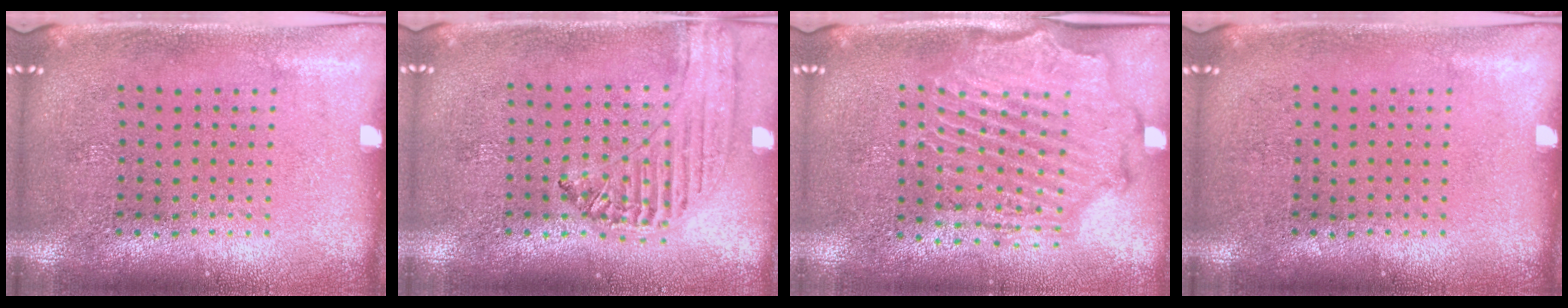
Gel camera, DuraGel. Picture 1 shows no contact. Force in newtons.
{"total": 0.6, "press": 0.6, "slide": 0.1}
{"total": 2.1, "press": 2.1, "slide": 0.5}
{"total": 0.0}